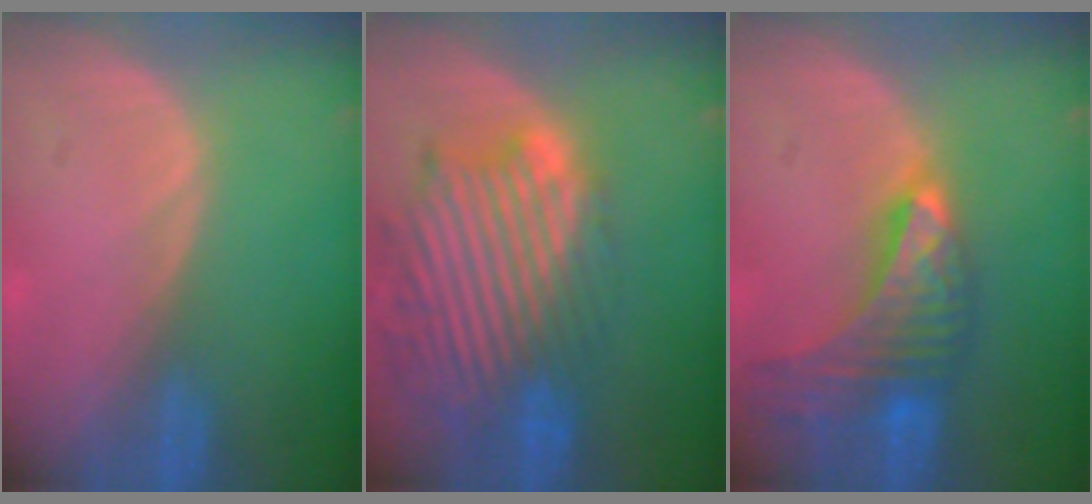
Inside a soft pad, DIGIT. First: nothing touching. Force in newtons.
{"total": 13.6, "press": 11.7, "slide": 6.8}
{"total": 9.8, "press": 8.7, "slide": 4.4}